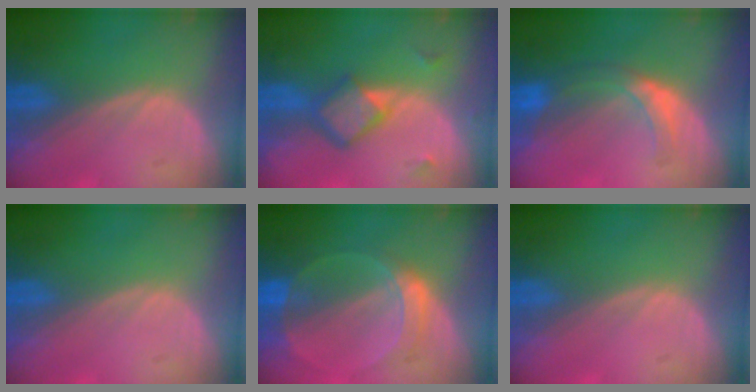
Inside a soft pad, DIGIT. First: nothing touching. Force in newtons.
{"total": 5.9, "press": 5.2, "slide": 2.8}
{"total": 6.0, "press": 5.4, "slide": 2.6}
{"total": 0.0}
{"total": 6.1, "press": 5.6, "slide": 2.4}
{"total": 0.0}